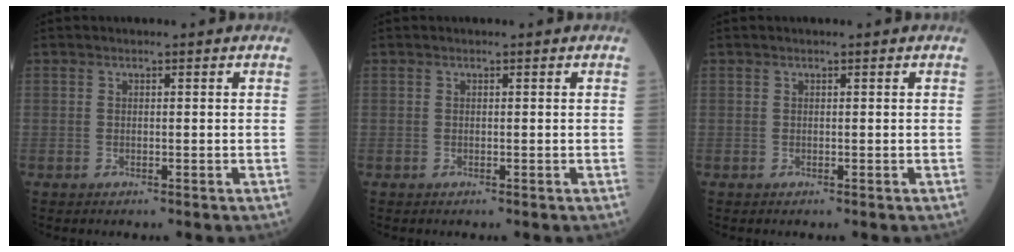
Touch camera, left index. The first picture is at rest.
{"total": 0.0}
{"total": 0.0}